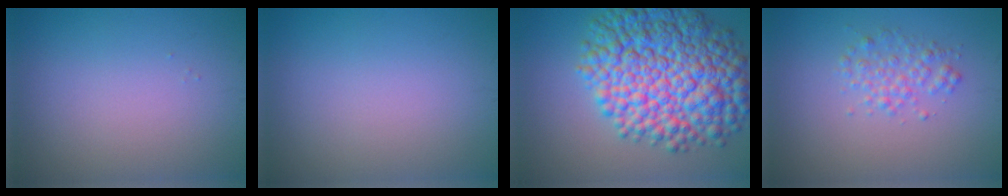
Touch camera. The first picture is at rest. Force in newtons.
{"total": 0.0}
{"total": 13.4, "press": 13.4, "slide": 0.2}
{"total": 2.0, "press": 2.0, "slide": 0.0}